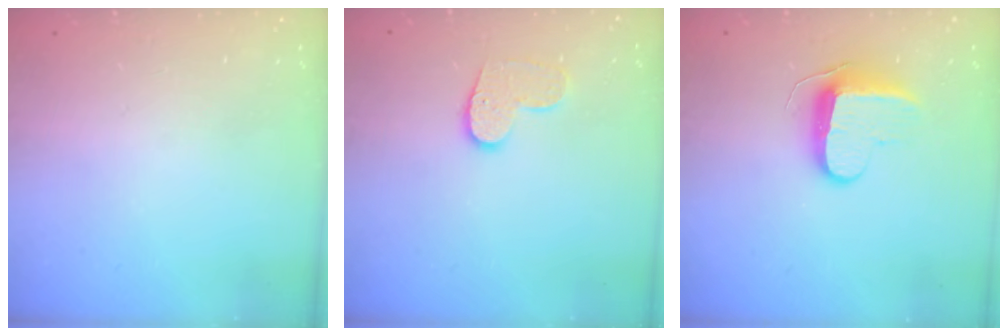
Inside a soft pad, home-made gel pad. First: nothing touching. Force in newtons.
{"total": 8.2, "press": 8.2, "slide": 0.2}
{"total": 10.5, "press": 10.4, "slide": 1.0}